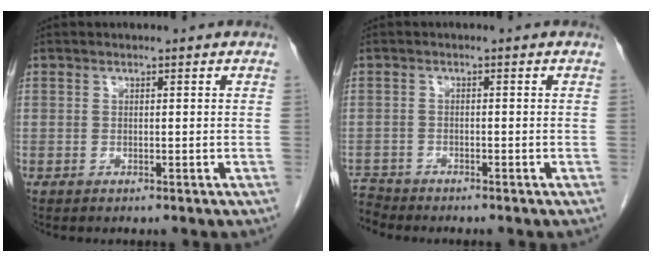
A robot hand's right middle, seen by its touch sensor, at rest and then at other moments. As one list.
[{"total": 2.7, "force": [-2.7, 0.1, -0.6], "torque": [0.014, -0.013, -0.050]}]